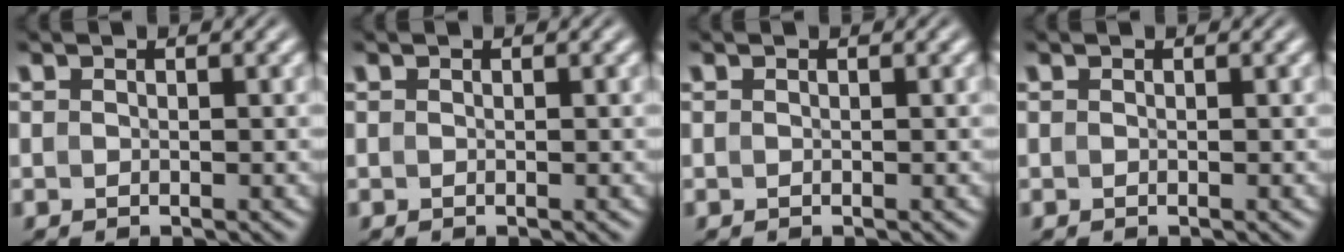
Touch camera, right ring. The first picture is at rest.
{"total": 0.0}
{"total": 0.0}
{"total": 0.0}